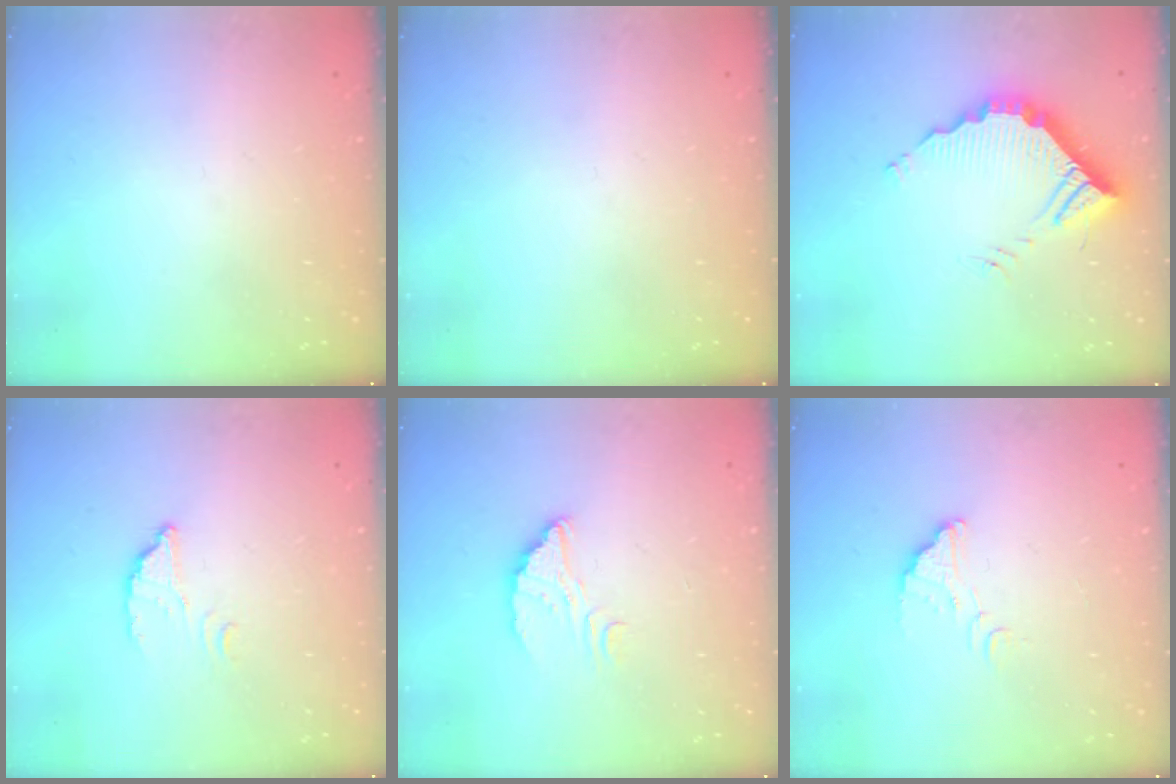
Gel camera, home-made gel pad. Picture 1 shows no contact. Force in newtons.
{"total": 0.0}
{"total": 12.1, "press": 12.1, "slide": 0.3}
{"total": 2.7, "press": 2.7, "slide": 0.4}
{"total": 4.4, "press": 4.4, "slide": 0.3}
{"total": 3.0, "press": 3.0, "slide": 0.1}